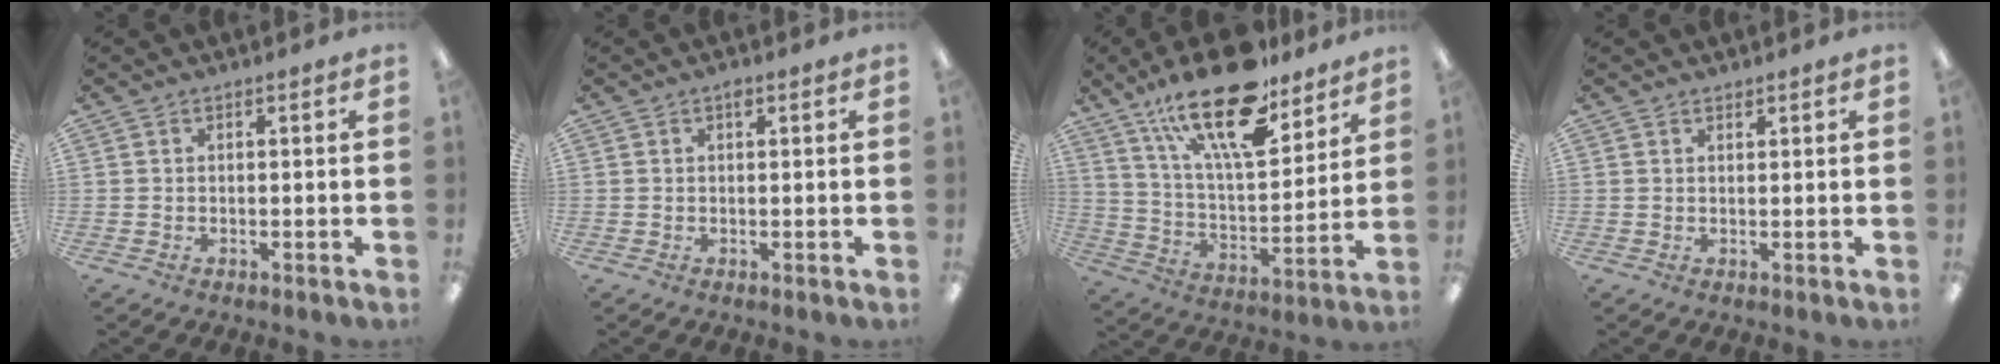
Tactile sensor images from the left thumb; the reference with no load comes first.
{"total": 1.3, "force": [0.7, 0.7, 0.8], "torque": [-0.010, 0.000, 0.011]}
{"total": 23.4, "force": [15.9, 8.6, 14.8], "torque": [-0.249, -0.090, 0.272]}
{"total": 1.1, "force": [1.0, 0.3, 0.1], "torque": [-0.003, 0.000, 0.020]}